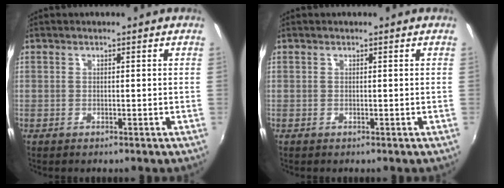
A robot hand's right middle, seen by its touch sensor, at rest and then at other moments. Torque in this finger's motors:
{"motor_torque": [0.01, -0.01, 0.00, 0.00]}